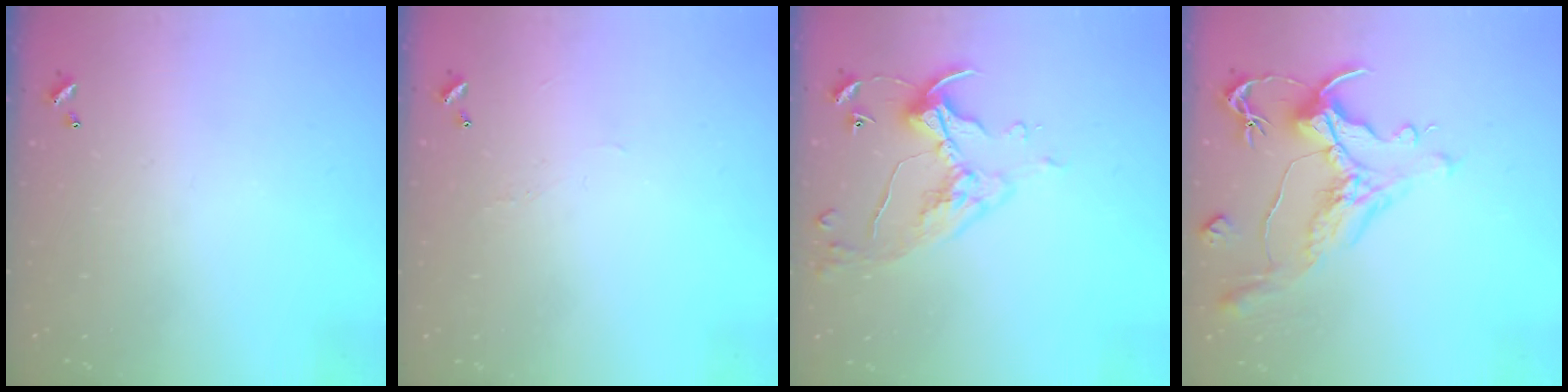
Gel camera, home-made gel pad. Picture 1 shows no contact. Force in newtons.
{"total": 0.9, "press": 0.7, "slide": 0.6}
{"total": 6.8, "press": 6.7, "slide": 0.8}
{"total": 1.7, "press": 0.9, "slide": 1.4}